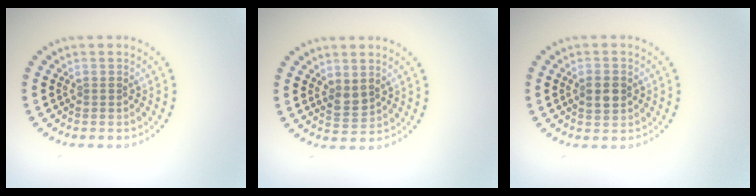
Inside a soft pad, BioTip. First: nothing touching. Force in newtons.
{"total": 1.6, "press": 1.5, "slide": 0.5}
{"total": 2.2, "press": 2.2, "slide": 0.1}